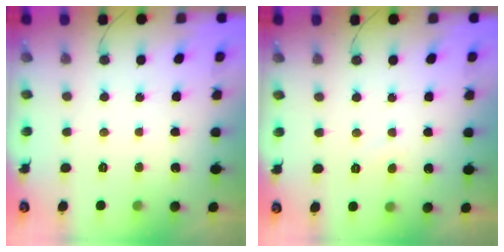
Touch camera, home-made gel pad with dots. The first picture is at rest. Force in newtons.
{"total": 2.5, "press": 2.4, "slide": 0.5}